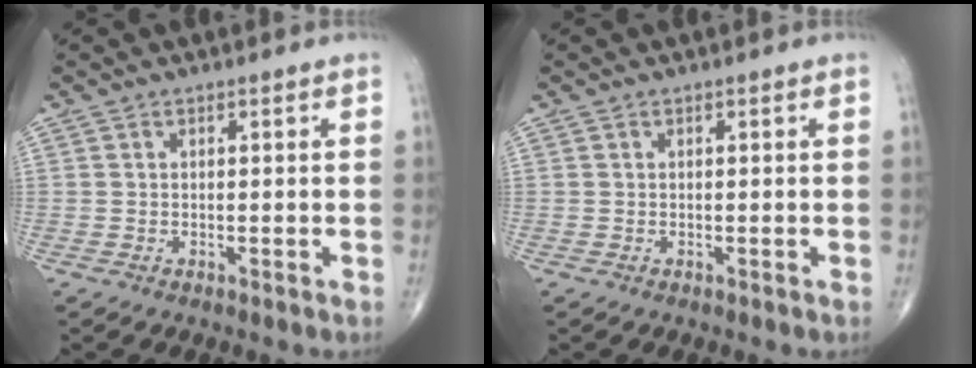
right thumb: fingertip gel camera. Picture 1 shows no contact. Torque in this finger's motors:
{"motor_torque": [-0.11, -0.05, 0.16, -0.02, -0.02]}